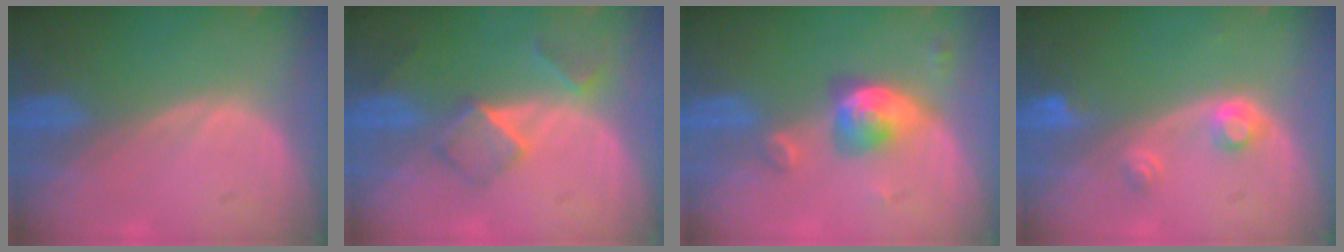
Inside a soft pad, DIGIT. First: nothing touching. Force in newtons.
{"total": 5.2, "press": 4.5, "slide": 2.7}
{"total": 4.9, "press": 4.8, "slide": 1.1}
{"total": 3.0, "press": 2.8, "slide": 1.0}